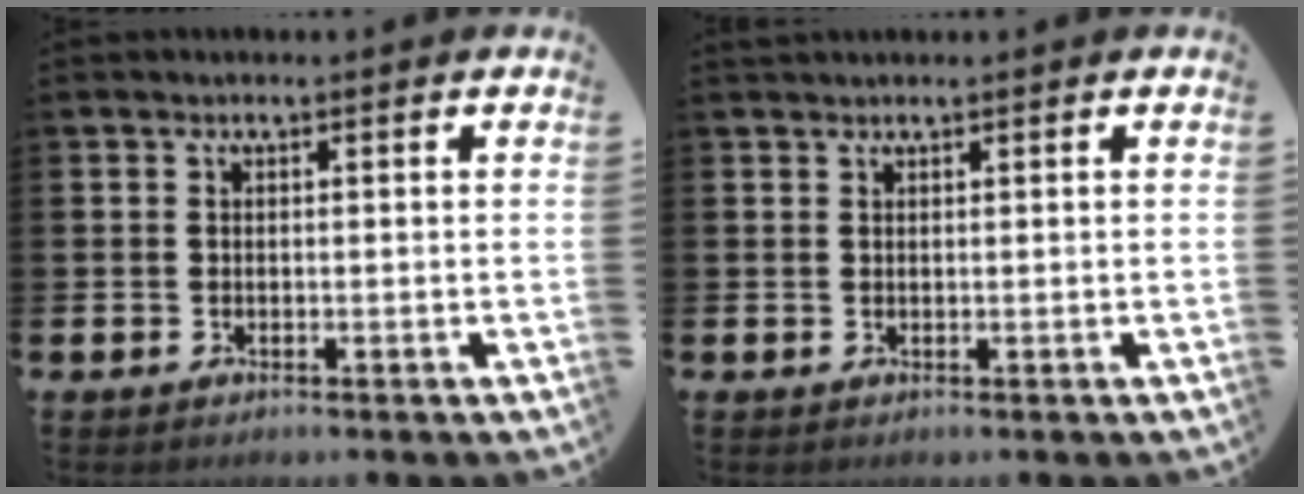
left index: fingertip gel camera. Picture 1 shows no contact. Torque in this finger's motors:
{"motor_torque": [0.10, 0.04, -0.01, 0.00]}